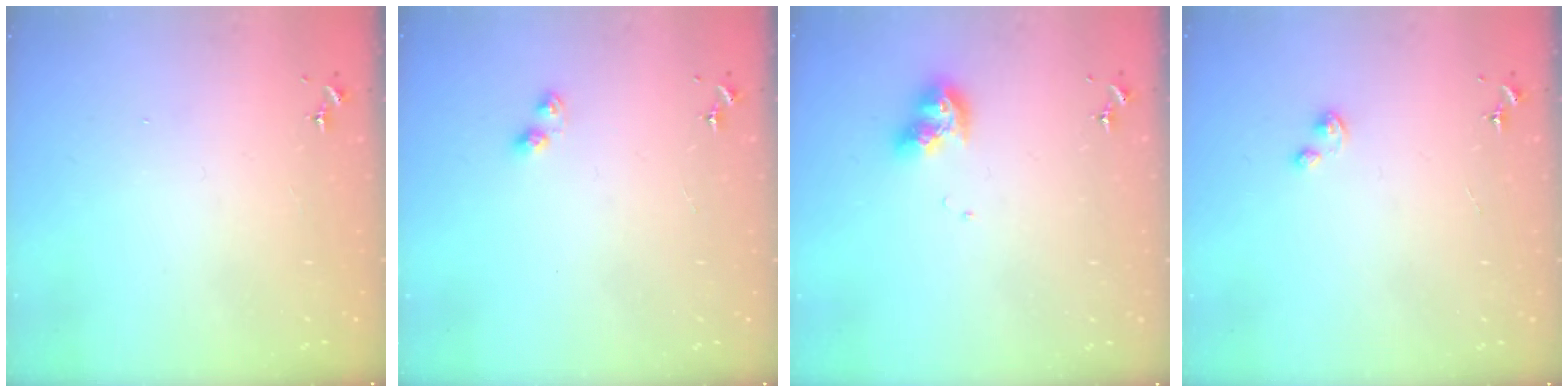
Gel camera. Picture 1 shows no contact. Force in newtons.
{"total": 2.8, "press": 2.7, "slide": 0.4}
{"total": 9.7, "press": 9.7, "slide": 0.8}
{"total": 2.1, "press": 2.0, "slide": 0.5}